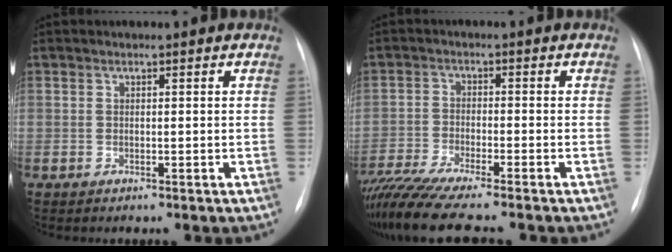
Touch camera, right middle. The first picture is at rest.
{"total": 12.6, "force": [-10.8, 0.1, 6.6], "torque": [-0.117, -0.025, -0.182]}